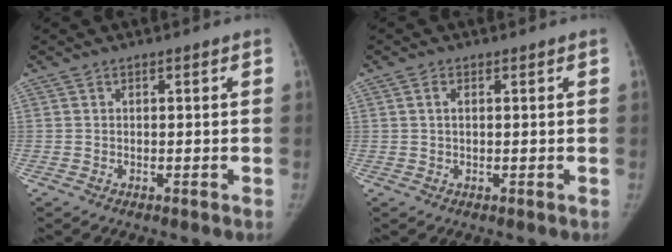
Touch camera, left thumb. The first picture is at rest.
{"total": 1.3, "force": [0.3, 0.8, 1.1], "torque": [-0.020, 0.006, 0.004]}